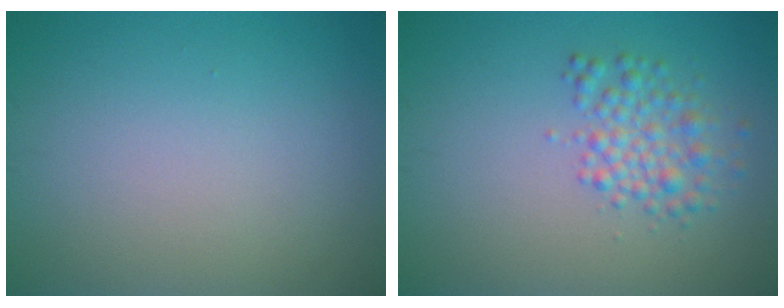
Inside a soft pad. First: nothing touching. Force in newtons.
{"total": 2.9, "press": 2.9, "slide": 0.0}